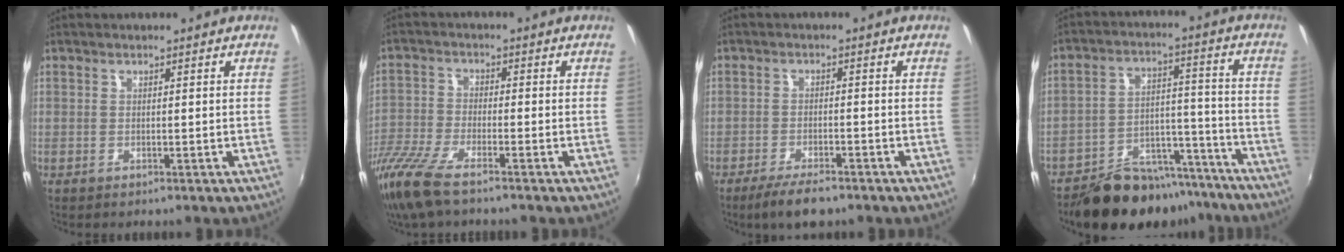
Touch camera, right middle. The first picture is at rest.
{"total": 11.4, "force": [-8.6, 2.2, 7.1], "torque": [-0.169, -0.031, -0.177]}
{"total": 6.1, "force": [-4.6, 1.5, 3.6], "torque": [-0.085, -0.012, -0.082]}
{"total": 16.8, "force": [-14.0, 7.1, 6.1], "torque": [-0.113, 0.032, -0.188]}